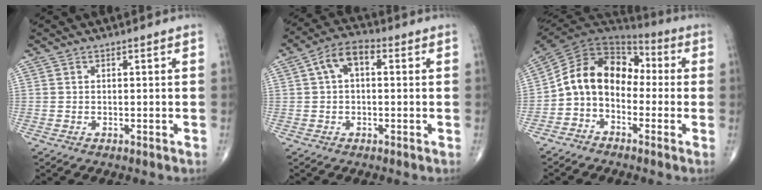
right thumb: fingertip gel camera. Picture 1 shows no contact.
{"total": 6.7, "force": [1.3, 3.8, 5.3], "torque": [-0.091, 0.024, 0.013]}
{"total": 13.0, "force": [-2.0, 9.8, 8.4], "torque": [-0.124, 0.067, -0.055]}